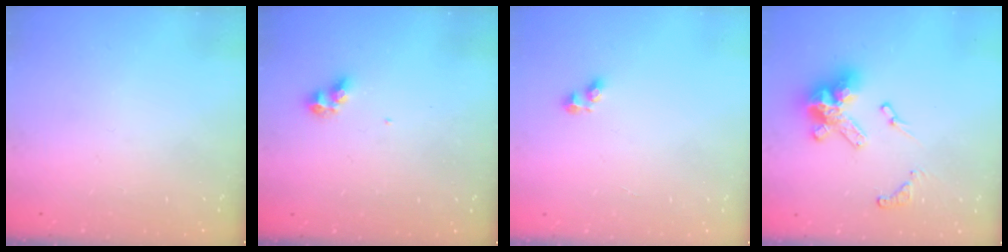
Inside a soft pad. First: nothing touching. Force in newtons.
{"total": 4.7, "press": 4.7, "slide": 0.3}
{"total": 2.6, "press": 2.6, "slide": 0.2}
{"total": 14.1, "press": 14.1, "slide": 0.9}